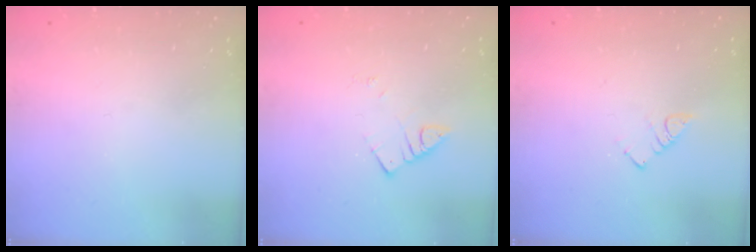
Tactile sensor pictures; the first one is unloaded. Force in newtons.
{"total": 2.6, "press": 2.6, "slide": 0.1}
{"total": 3.1, "press": 3.1, "slide": 0.3}